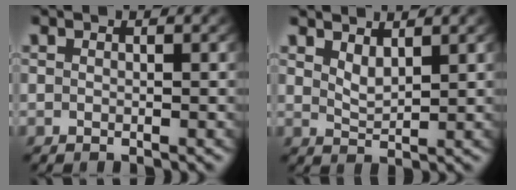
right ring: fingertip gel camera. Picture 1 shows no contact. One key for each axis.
{"total": 2.7, "fx": 2.0, "fy": 1.0, "fz": 1.5, "tx": -0.029, "ty": -0.014, "tz": 0.041}